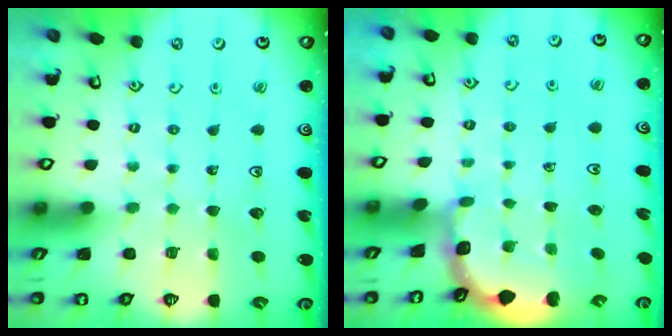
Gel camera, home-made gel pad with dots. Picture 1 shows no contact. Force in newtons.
{"total": 2.0, "press": 2.0, "slide": 0.3}